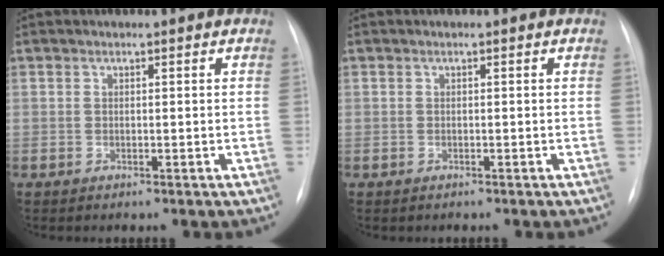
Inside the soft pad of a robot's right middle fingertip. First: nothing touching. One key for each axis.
{"total": 0.0}